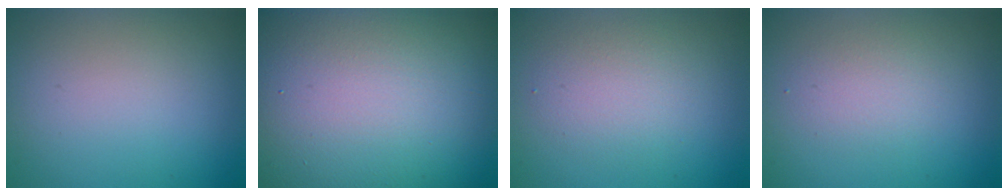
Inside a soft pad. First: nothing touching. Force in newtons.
{"total": 23.0, "press": 22.9, "slide": 1.0}
{"total": 2.6, "press": 2.6, "slide": 0.2}
{"total": 1.9, "press": 1.8, "slide": 0.2}